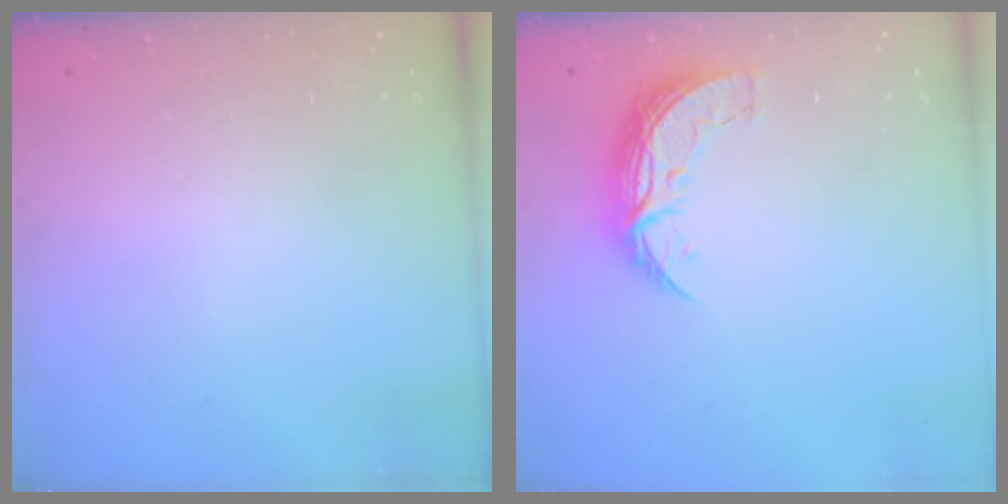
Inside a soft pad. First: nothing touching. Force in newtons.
{"total": 7.5, "press": 7.5, "slide": 0.5}